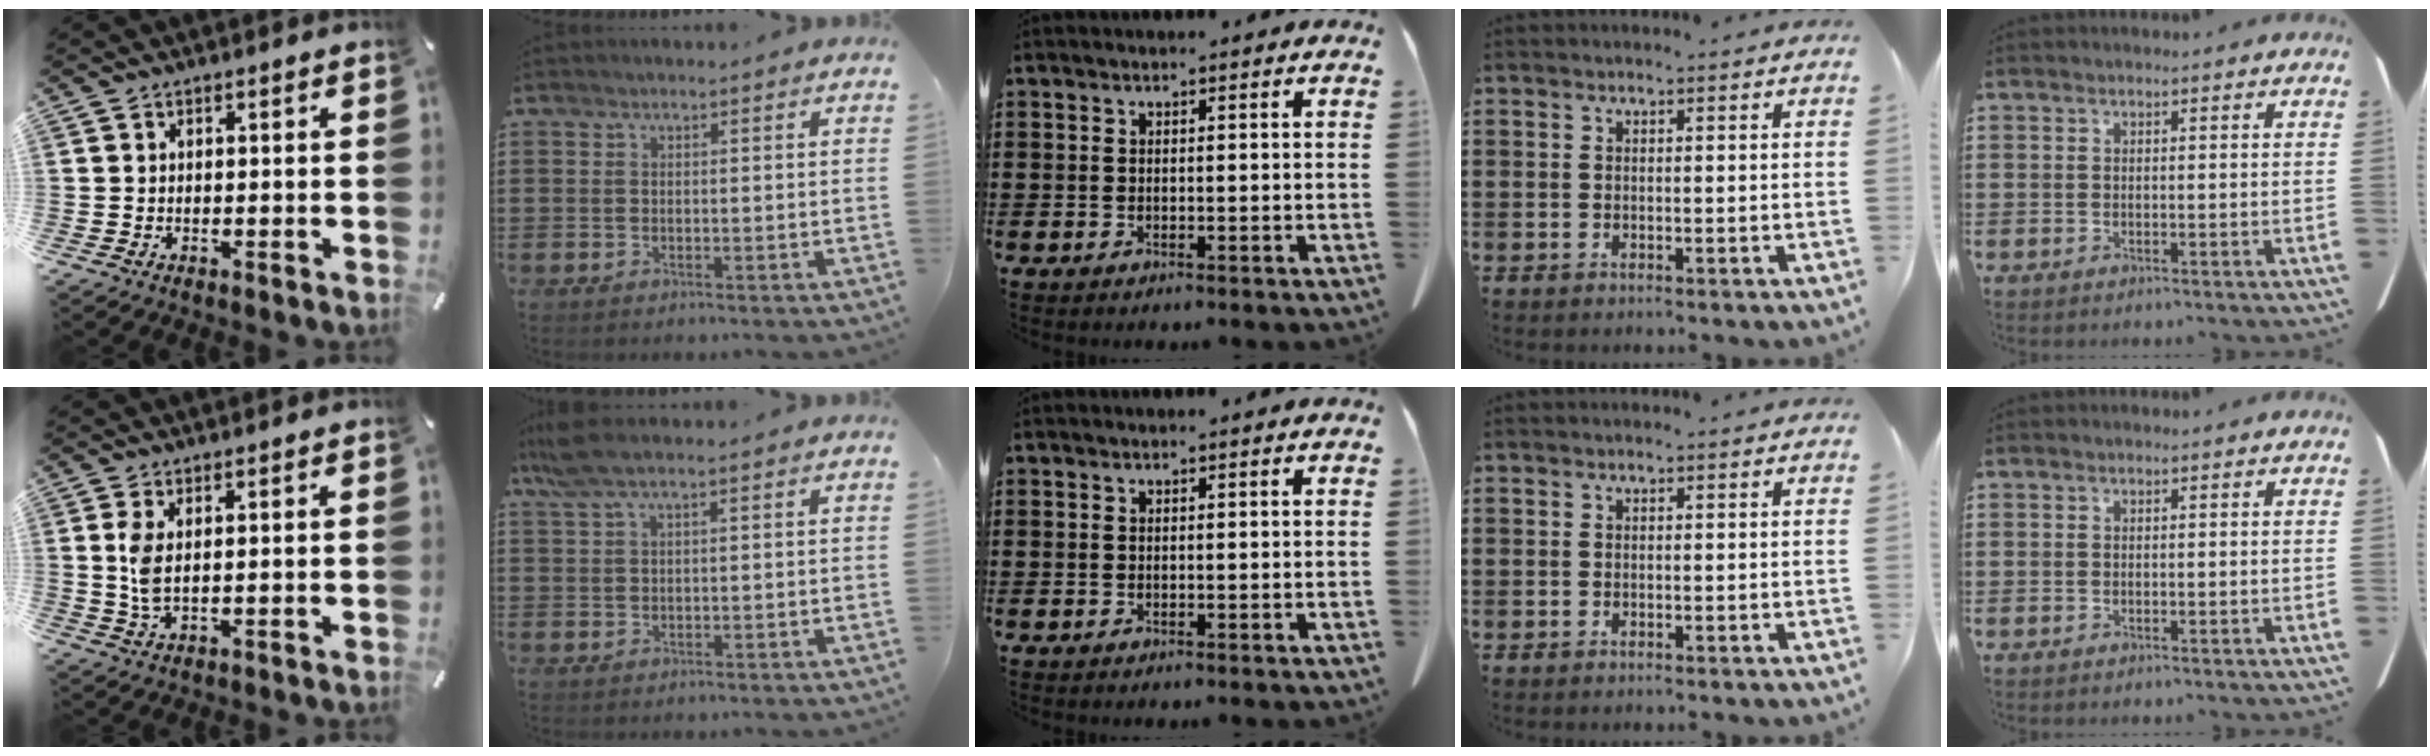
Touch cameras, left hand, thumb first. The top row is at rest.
{"thumb": {"total": 5.0, "force": [0.8, 1.9, 4.6], "torque": [-0.105, 0.000, 0.010]}, "index": {"total": 3.4, "force": [1.7, 0.4, 3.0], "torque": [-0.067, -0.002, 0.029]}}